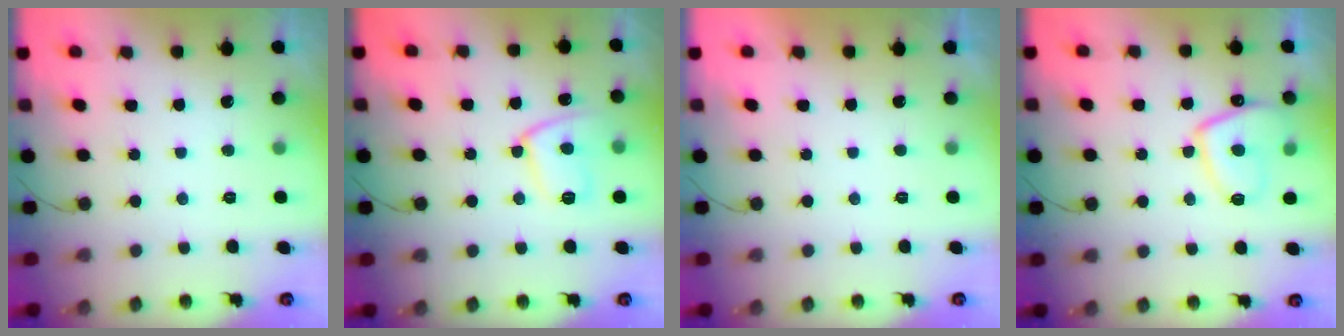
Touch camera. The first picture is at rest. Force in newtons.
{"total": 10.8, "press": 10.8, "slide": 0.8}
{"total": 2.1, "press": 2.1, "slide": 0.4}
{"total": 10.9, "press": 10.8, "slide": 1.3}